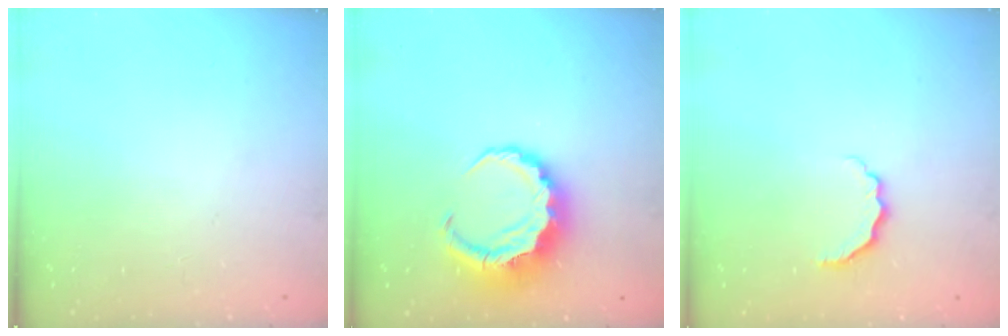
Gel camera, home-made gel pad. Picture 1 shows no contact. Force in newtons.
{"total": 7.7, "press": 7.6, "slide": 1.7}
{"total": 4.3, "press": 4.2, "slide": 0.8}